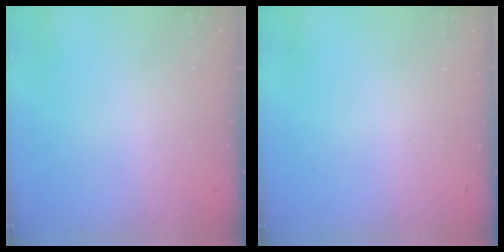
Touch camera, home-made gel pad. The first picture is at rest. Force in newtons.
{"total": 0.0}